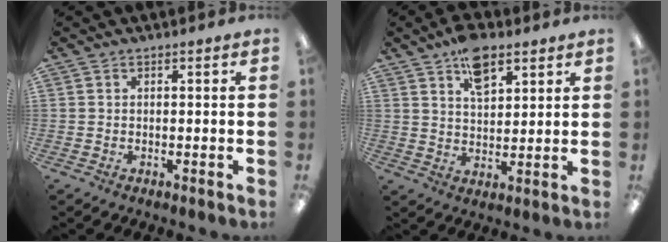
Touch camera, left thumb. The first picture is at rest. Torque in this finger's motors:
{"motor_torque": [1.07, 0.95, 0.58, -0.58, 0.04]}